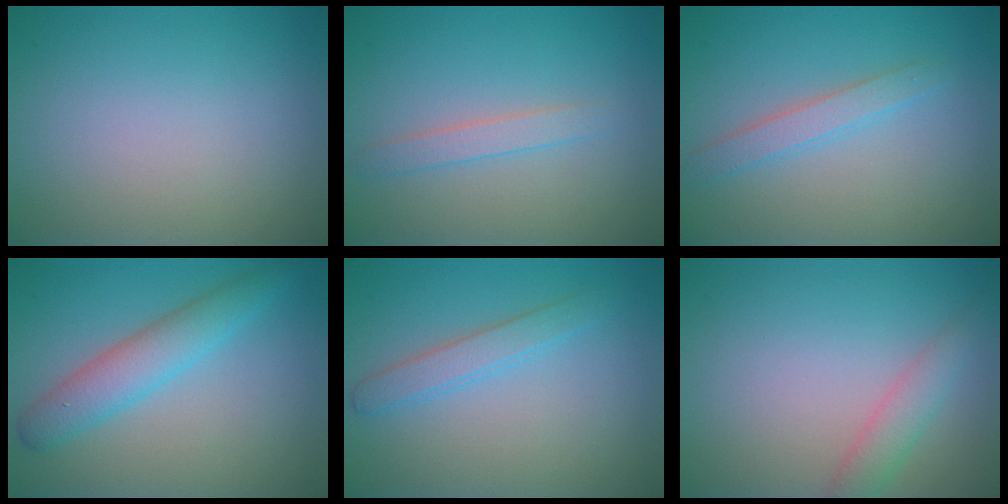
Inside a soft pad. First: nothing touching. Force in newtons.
{"total": 1.5, "press": 1.5, "slide": 0.1}
{"total": 2.0, "press": 2.0, "slide": 0.2}
{"total": 3.9, "press": 3.9, "slide": 0.1}
{"total": 2.0, "press": 2.0, "slide": 0.0}
{"total": 2.2, "press": 2.2, "slide": 0.2}